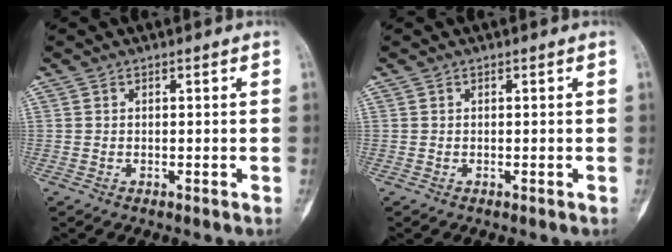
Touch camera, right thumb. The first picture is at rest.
{"total": 0.0}